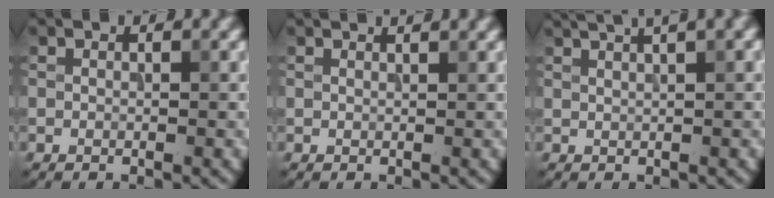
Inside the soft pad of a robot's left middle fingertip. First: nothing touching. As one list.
[{"total": 1.0, "force": [0.9, -0.2, 0.4], "torque": [-0.011, 0.002, 0.009]}, {"total": 4.5, "force": [2.9, 0.9, 3.3], "torque": [-0.036, 0.025, 0.032]}]